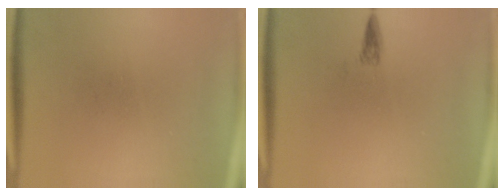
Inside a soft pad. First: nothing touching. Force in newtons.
{"total": 1.2}